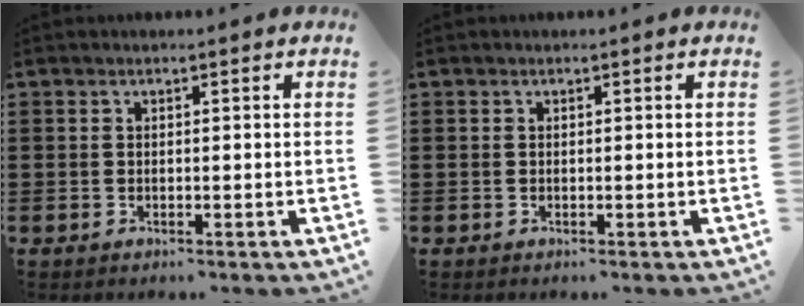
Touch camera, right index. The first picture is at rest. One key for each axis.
{"total": 0.0}